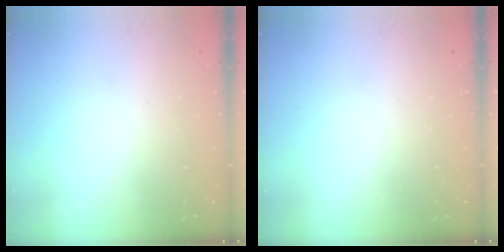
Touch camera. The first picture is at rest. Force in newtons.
{"total": 0.0}